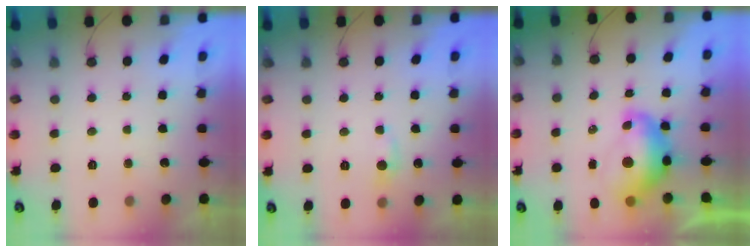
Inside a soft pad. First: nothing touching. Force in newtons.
{"total": 4.3, "press": 4.3, "slide": 0.6}
{"total": 10.9, "press": 10.8, "slide": 1.0}